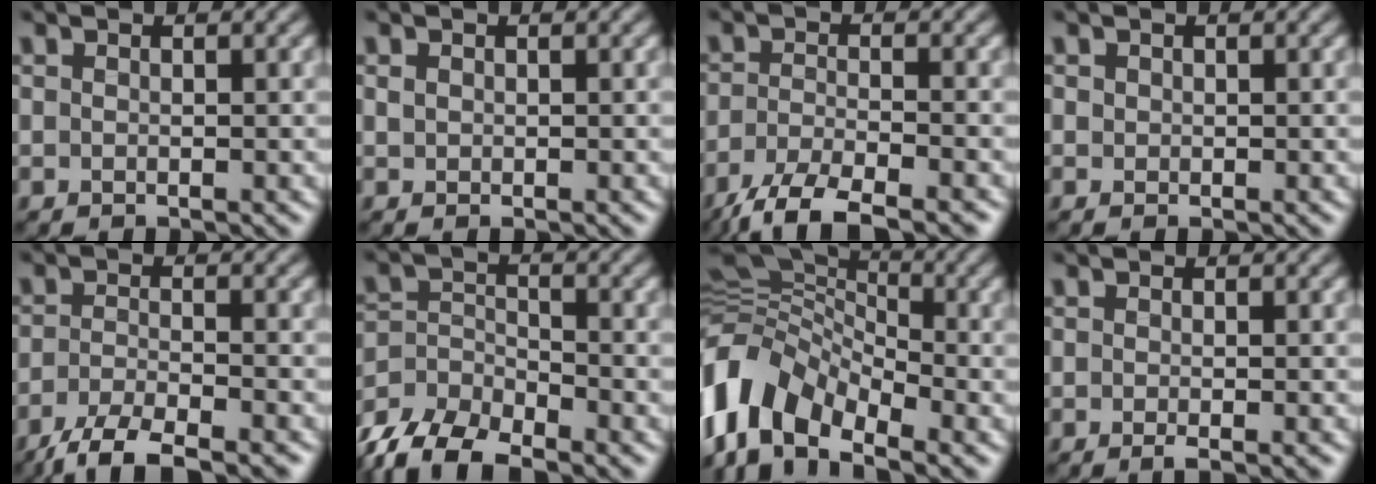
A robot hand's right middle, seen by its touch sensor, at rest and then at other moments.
{"total": 0.0}
{"total": 6.2, "force": [-5.0, 1.2, 3.4], "torque": [-0.060, -0.013, -0.096]}
{"total": 0.0}
{"total": 5.6, "force": [-4.6, 1.0, 3.0], "torque": [-0.052, -0.011, -0.088]}
{"total": 8.3, "force": [-7.1, 2.8, 3.3], "torque": [-0.059, -0.018, -0.135]}
{"total": 10.1, "force": [-4.5, 6.2, 6.5], "torque": [-0.131, 0.009, -0.110]}
{"total": 1.1, "force": [-0.5, 0.2, 0.9], "torque": [-0.013, -0.003, -0.011]}